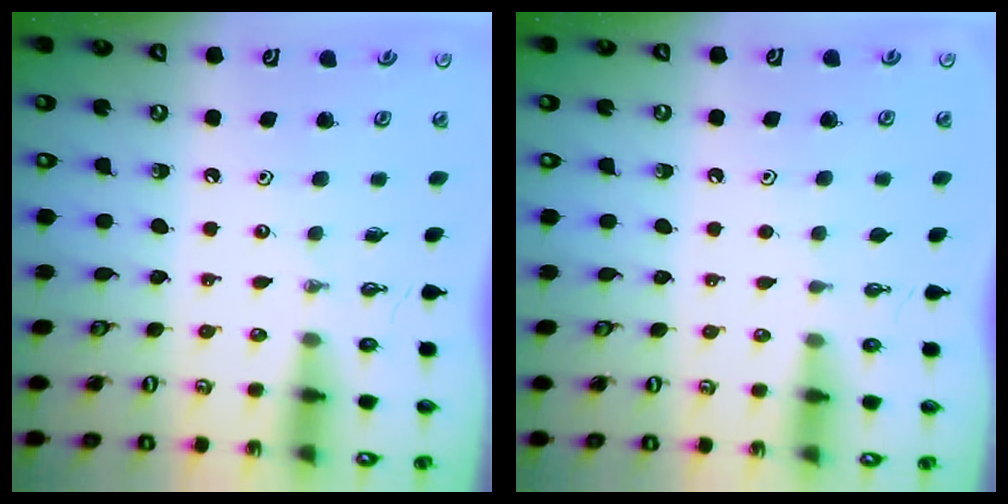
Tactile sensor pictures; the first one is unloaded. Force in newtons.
{"total": 1.2, "press": 0.5, "slide": 1.0}